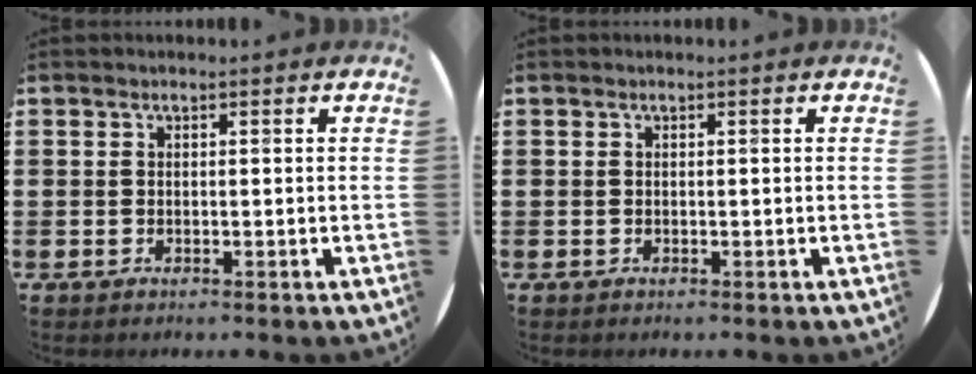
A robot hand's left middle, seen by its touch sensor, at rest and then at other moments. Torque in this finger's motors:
{"motor_torque": [0.01, -0.01, 0.02, 0.00]}